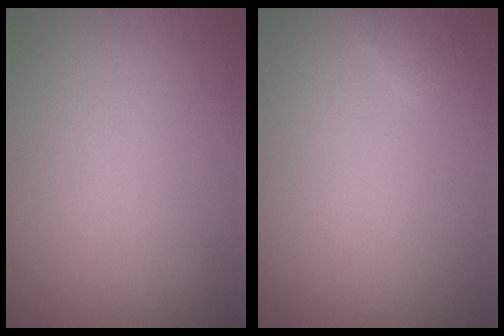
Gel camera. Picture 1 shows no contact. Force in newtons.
{"total": 0.6, "press": 0.6, "slide": 0.1}